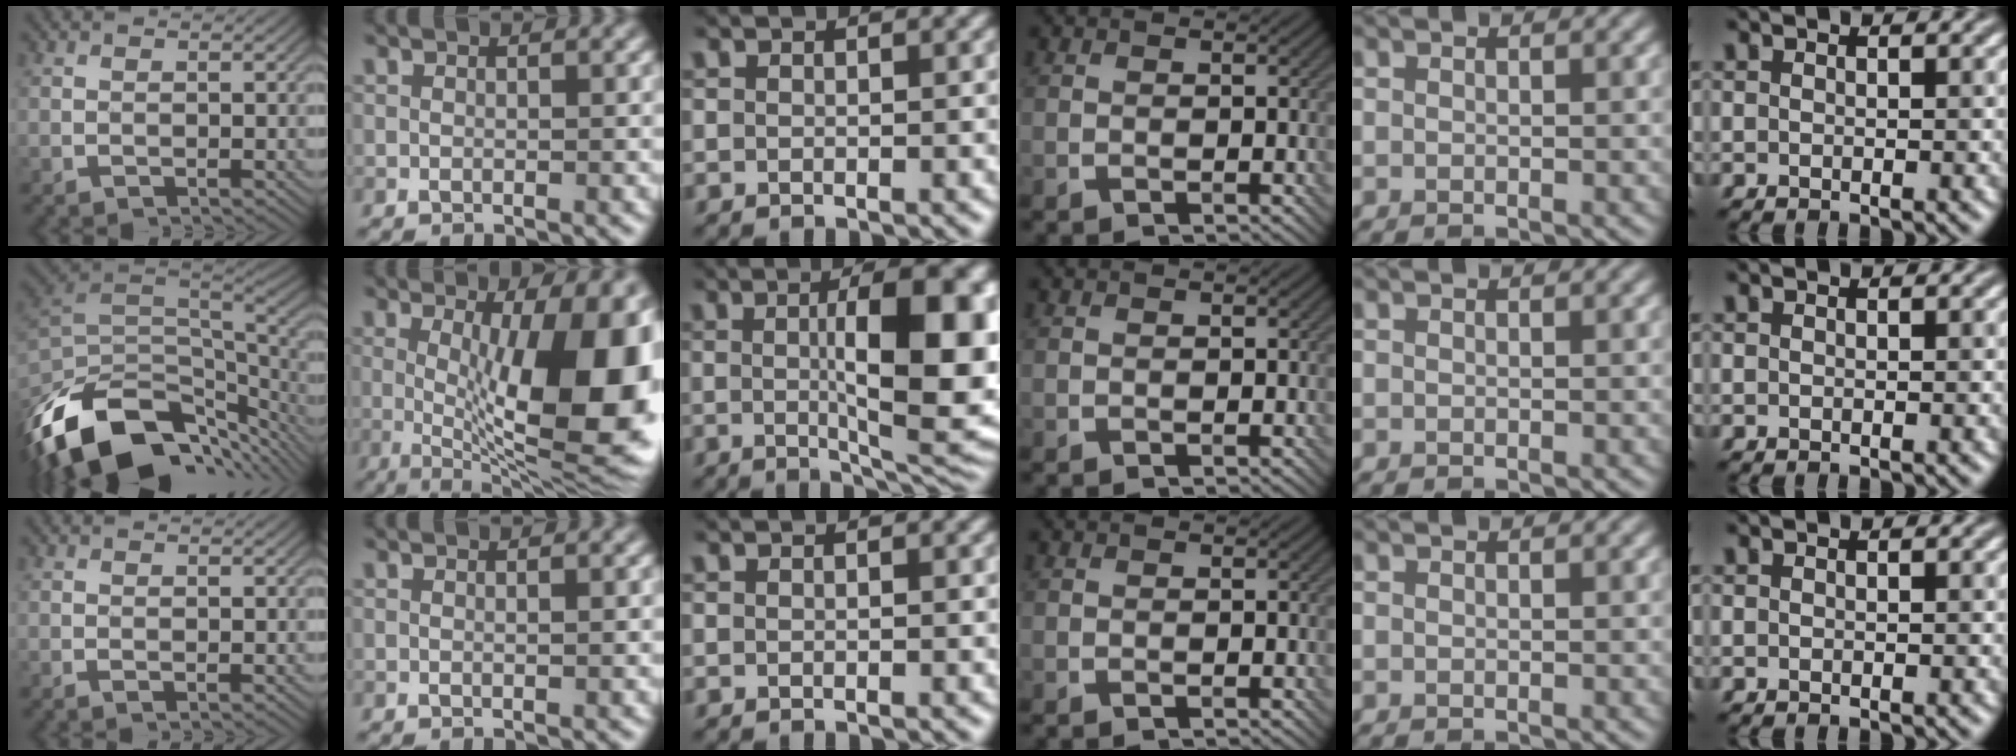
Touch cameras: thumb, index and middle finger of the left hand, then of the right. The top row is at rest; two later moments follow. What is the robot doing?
{"motion": "insert", "object": "bottle cap"}